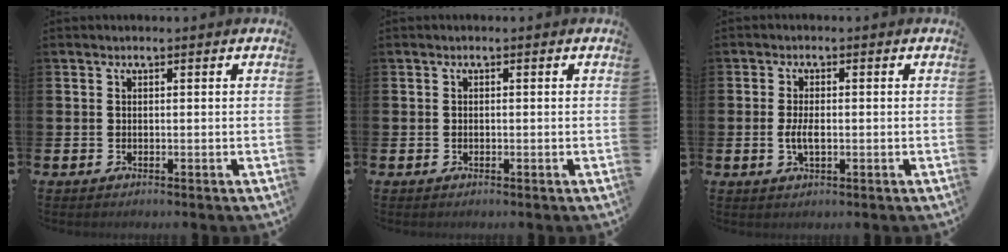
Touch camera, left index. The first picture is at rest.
{"total": 0.0}
{"total": 2.9, "force": [-0.3, 1.3, 2.6], "torque": [-0.037, -0.003, -0.010]}